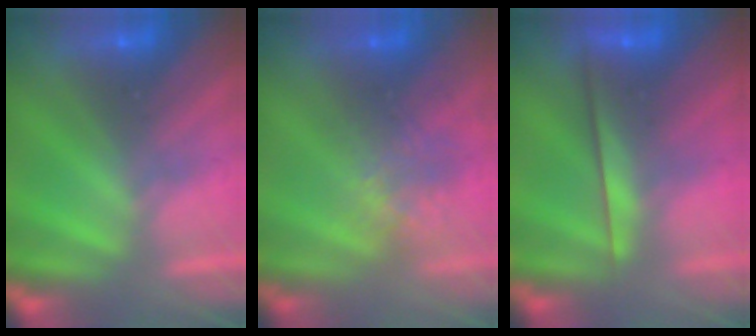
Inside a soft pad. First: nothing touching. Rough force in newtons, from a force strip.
{"total": 2.8}
{"total": 2.2}